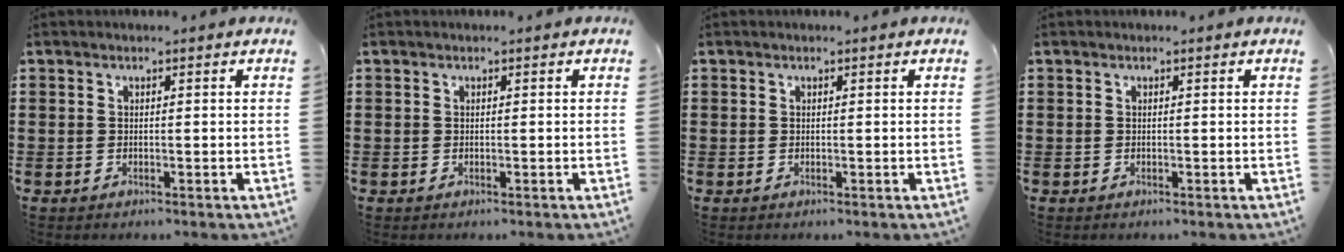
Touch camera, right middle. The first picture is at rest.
{"total": 0.0}
{"total": 0.0}
{"total": 0.0}